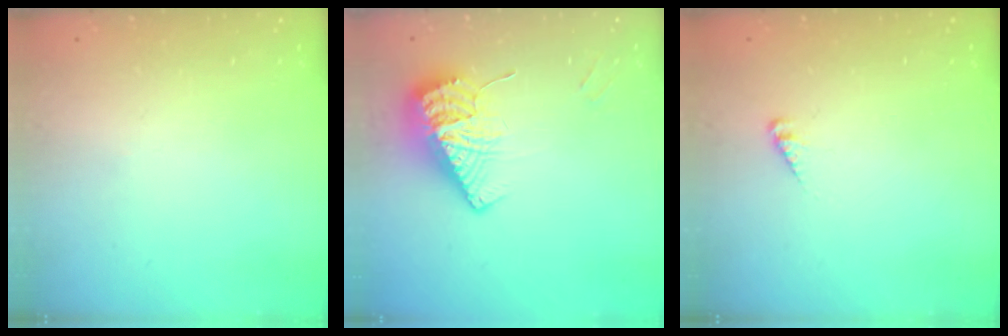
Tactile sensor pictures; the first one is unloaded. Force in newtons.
{"total": 11.2, "press": 11.1, "slide": 1.4}
{"total": 2.9, "press": 2.9, "slide": 0.2}